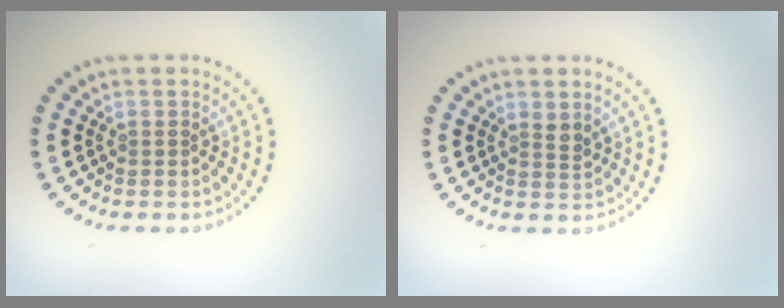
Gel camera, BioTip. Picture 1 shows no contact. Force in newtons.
{"total": 1.0, "press": 0.8, "slide": 0.7}